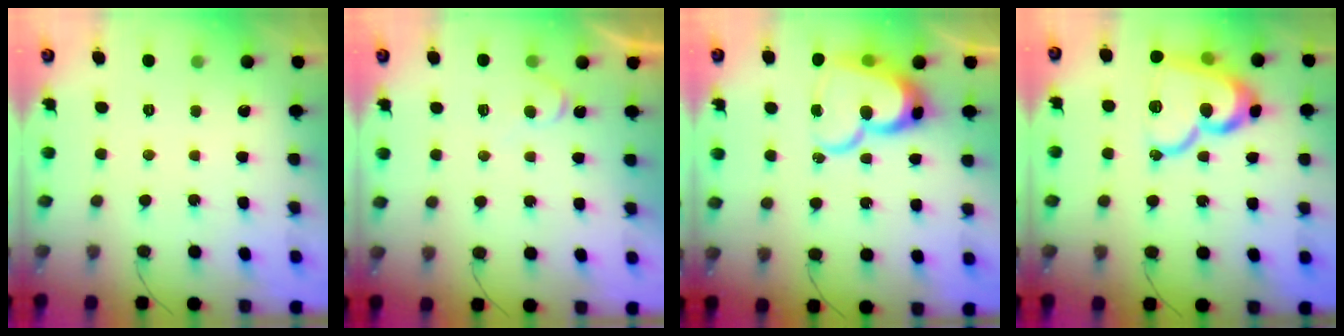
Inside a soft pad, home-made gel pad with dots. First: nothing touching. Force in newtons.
{"total": 4.0, "press": 4.0, "slide": 0.3}
{"total": 18.8, "press": 18.8, "slide": 1.8}
{"total": 19.7, "press": 19.6, "slide": 1.7}